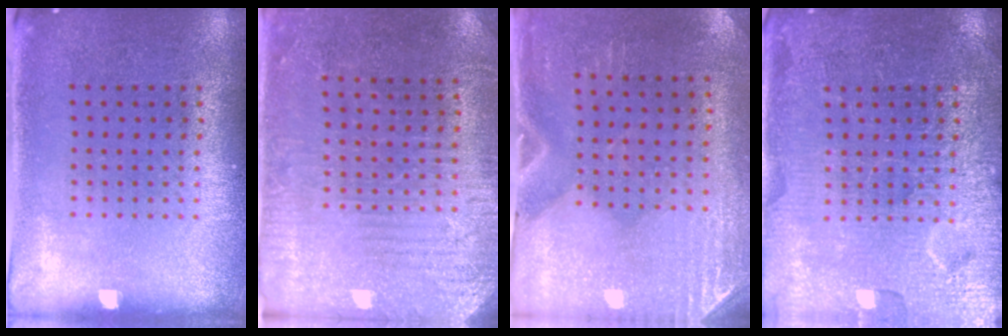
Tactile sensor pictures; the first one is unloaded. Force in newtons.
{"total": 2.9, "press": 2.7, "slide": 0.9}
{"total": 2.9, "press": 2.5, "slide": 1.4}
{"total": 4.2, "press": 4.2, "slide": 0.4}